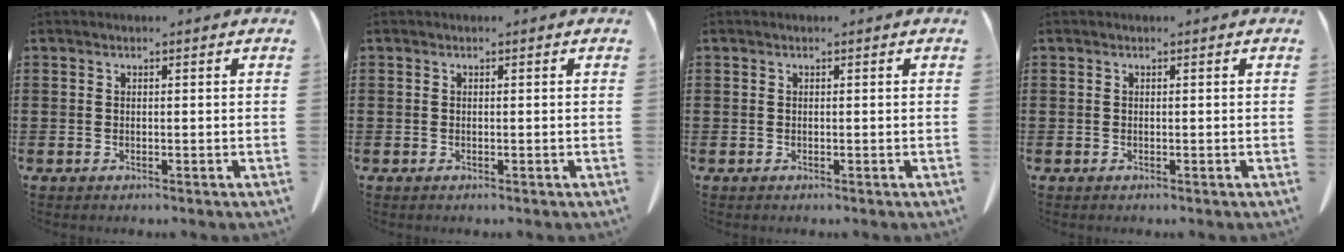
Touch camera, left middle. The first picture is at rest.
{"total": 0.0}
{"total": 0.0}
{"total": 0.0}